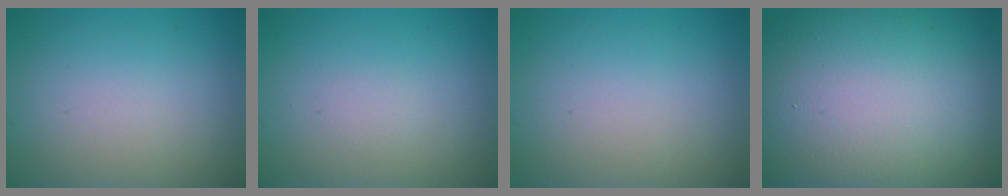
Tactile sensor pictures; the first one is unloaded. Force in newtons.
{"total": 0.5, "press": 0.5, "slide": 0.0}
{"total": 0.0}
{"total": 22.6, "press": 22.5, "slide": 0.6}